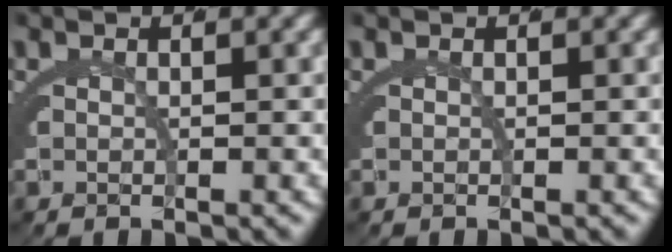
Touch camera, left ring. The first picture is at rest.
{"total": 0.0}